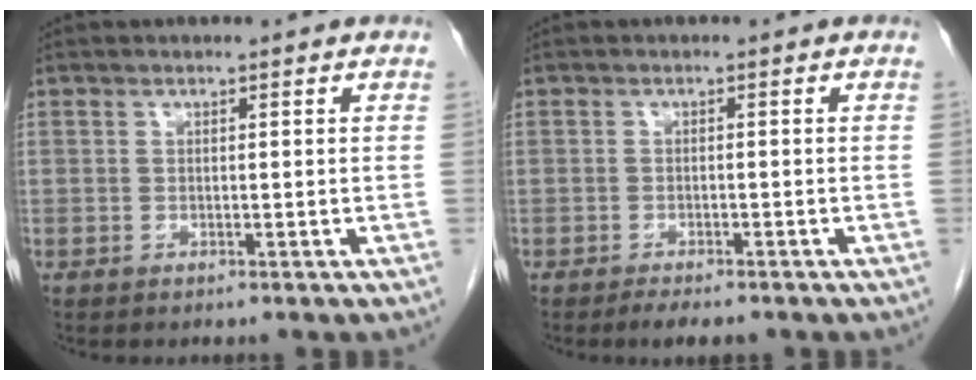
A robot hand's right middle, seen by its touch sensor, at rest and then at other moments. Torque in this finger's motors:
{"motor_torque": [0.45, -0.23, -0.05, -0.01]}